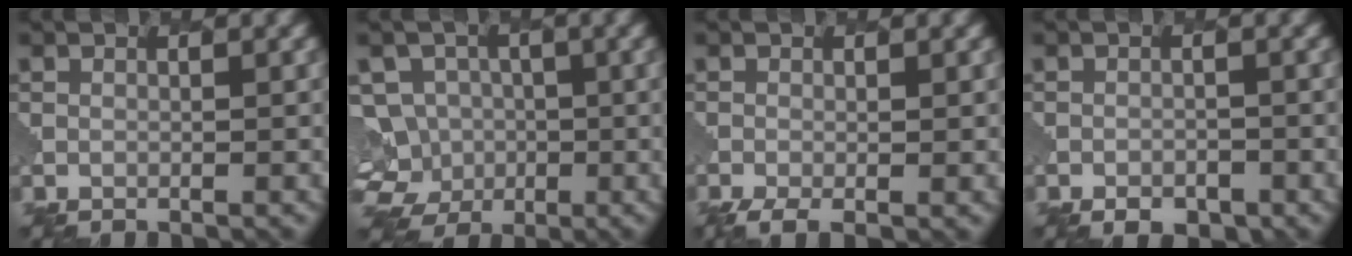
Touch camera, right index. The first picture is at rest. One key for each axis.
{"total": 6.6, "fx": -1.5, "fy": 6.3, "fz": 1.6, "tx": -0.026, "ty": 0.011, "tz": -0.047}
{"total": 2.9, "fx": -1.4, "fy": 1.0, "fz": 2.3, "tx": -0.039, "ty": -0.002, "tz": -0.022}
{"total": 2.2, "fx": -1.6, "fy": 1.3, "fz": 0.8, "tx": -0.012, "ty": -0.001, "tz": -0.023}